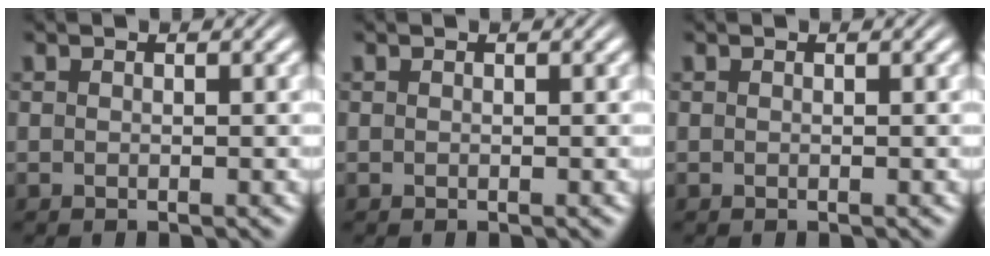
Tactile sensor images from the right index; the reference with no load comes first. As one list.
[{"total": 0.0}, {"total": 0.0}]